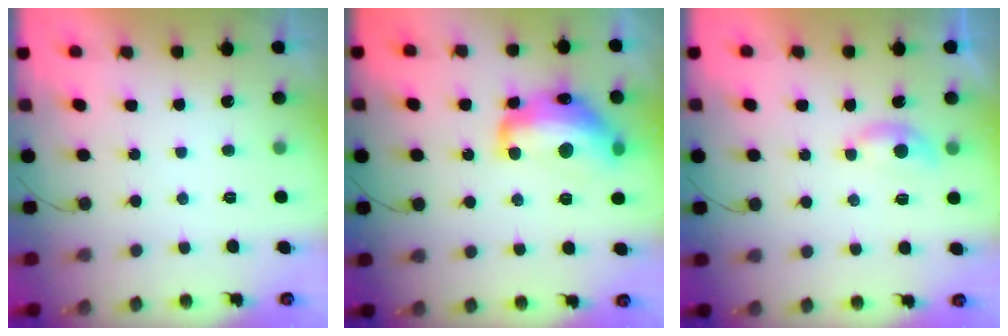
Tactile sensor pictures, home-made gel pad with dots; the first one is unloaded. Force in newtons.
{"total": 16.1, "press": 16.0, "slide": 1.1}
{"total": 4.1, "press": 4.1, "slide": 0.7}